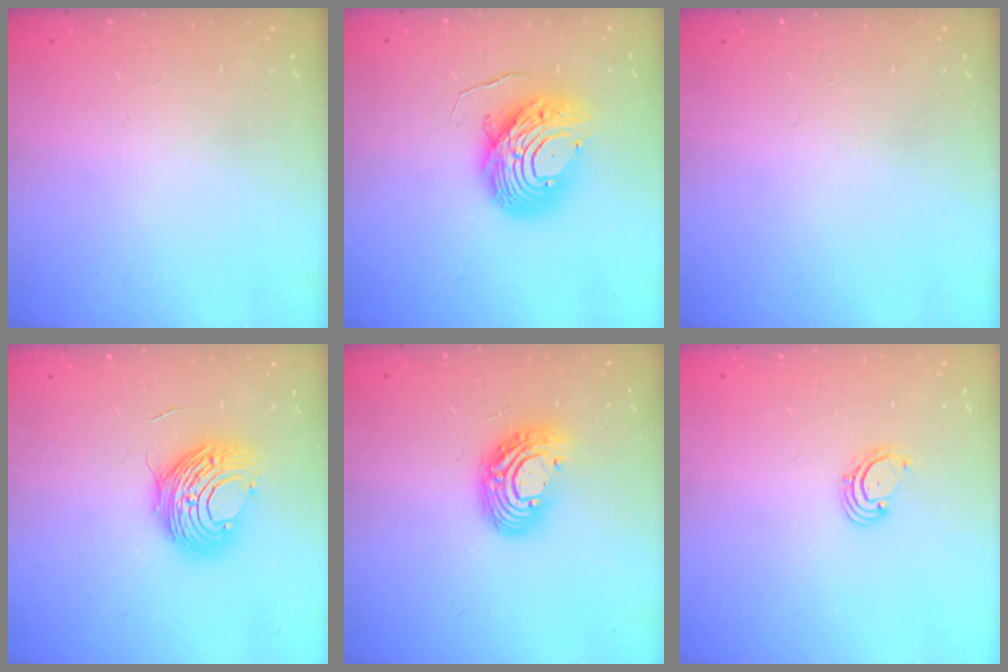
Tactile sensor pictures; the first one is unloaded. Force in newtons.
{"total": 12.2, "press": 12.1, "slide": 1.4}
{"total": 0.0}
{"total": 11.0, "press": 11.0, "slide": 0.6}
{"total": 12.3, "press": 12.3, "slide": 1.0}
{"total": 1.9, "press": 1.8, "slide": 0.2}